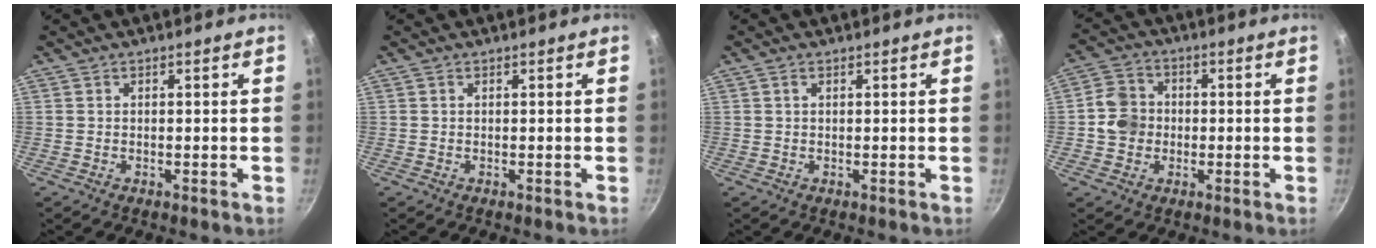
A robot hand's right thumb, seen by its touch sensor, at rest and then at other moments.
{"total": 0.0}
{"total": 0.9, "force": [0.4, 0.5, 0.6], "torque": [-0.011, 0.002, 0.007]}
{"total": 6.9, "force": [-0.5, 6.2, 3.0], "torque": [-0.029, 0.014, -0.022]}